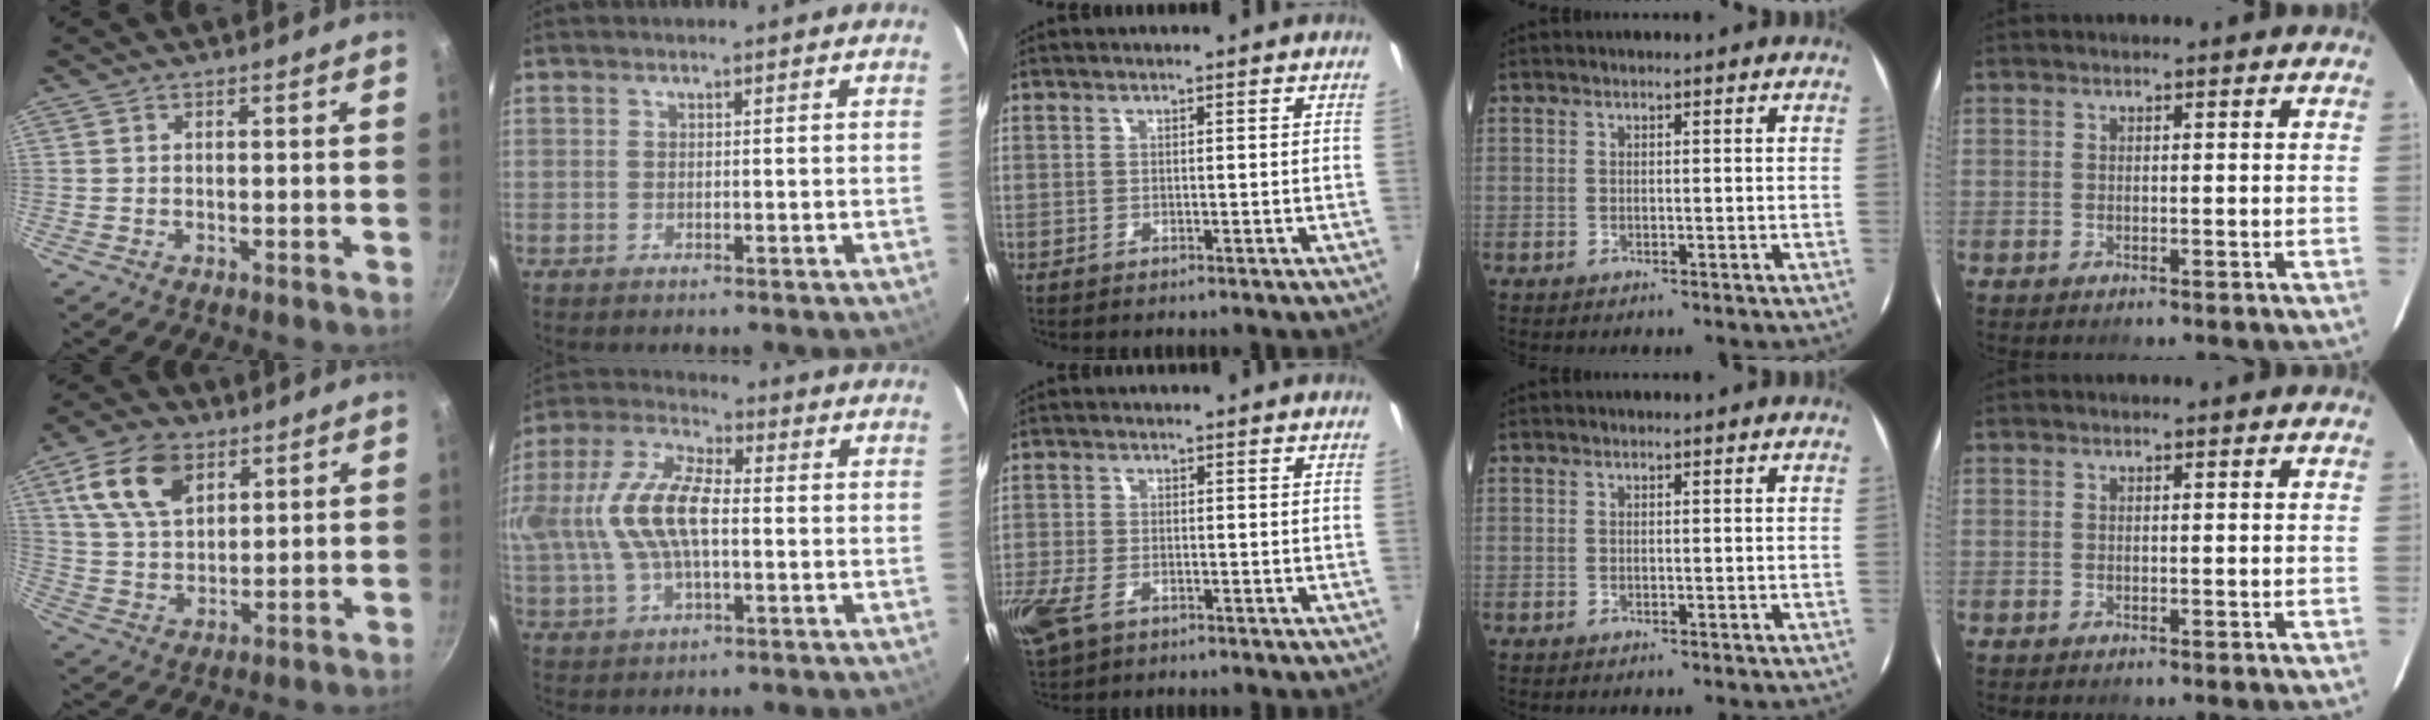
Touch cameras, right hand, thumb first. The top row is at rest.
{"thumb": {"total": 12.7, "force": [5.9, 7.8, 8.2], "torque": [-0.130, -0.011, 0.113]}, "index": {"total": 15.9, "force": [-0.2, 7.3, 14.2], "torque": [-0.297, 0.012, -0.004]}, "middle": {"total": 8.4, "force": [-4.4, 4.7, 5.4], "torque": [-0.139, -0.025, -0.084]}}